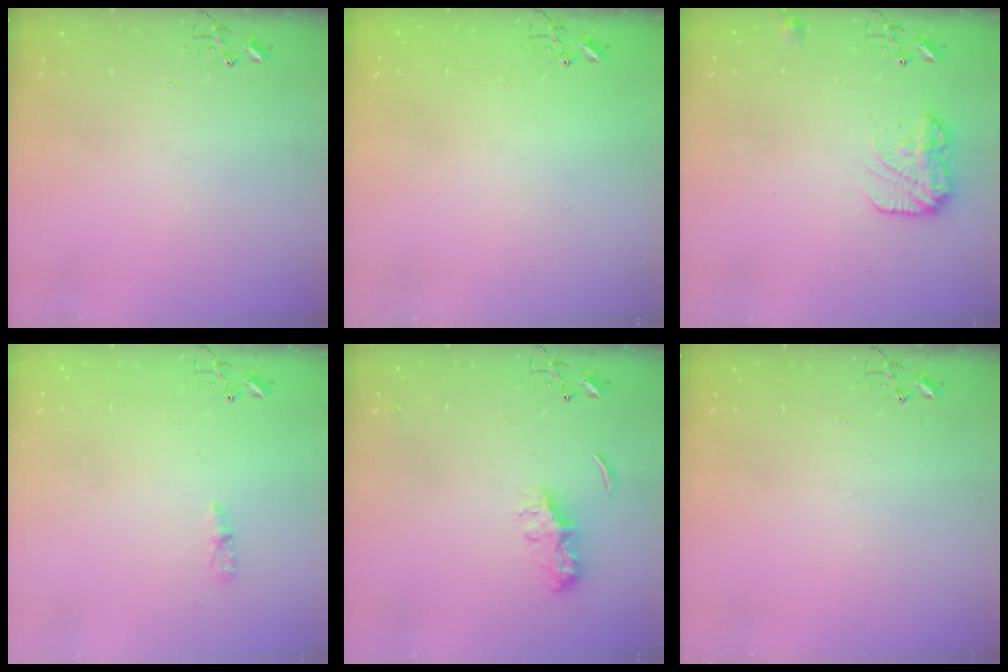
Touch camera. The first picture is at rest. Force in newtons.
{"total": 1.3, "press": 1.2, "slide": 0.1}
{"total": 11.5, "press": 11.4, "slide": 0.6}
{"total": 3.2, "press": 3.2, "slide": 0.4}
{"total": 8.1, "press": 8.1, "slide": 0.6}
{"total": 0.0}